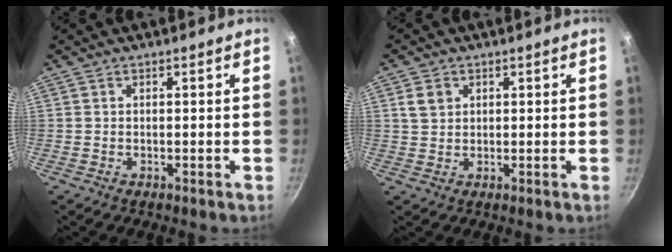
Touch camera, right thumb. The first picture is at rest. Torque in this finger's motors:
{"motor_torque": [-0.07, 1.13, 0.08, 0.04, -0.02]}